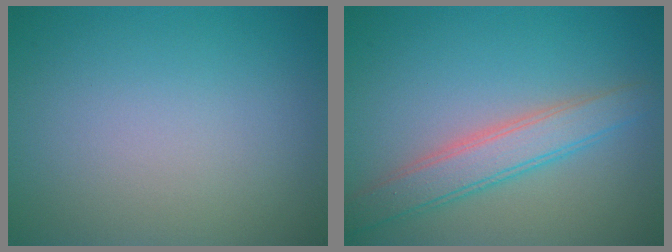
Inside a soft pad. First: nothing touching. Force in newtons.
{"total": 3.8, "press": 3.8, "slide": 0.1}